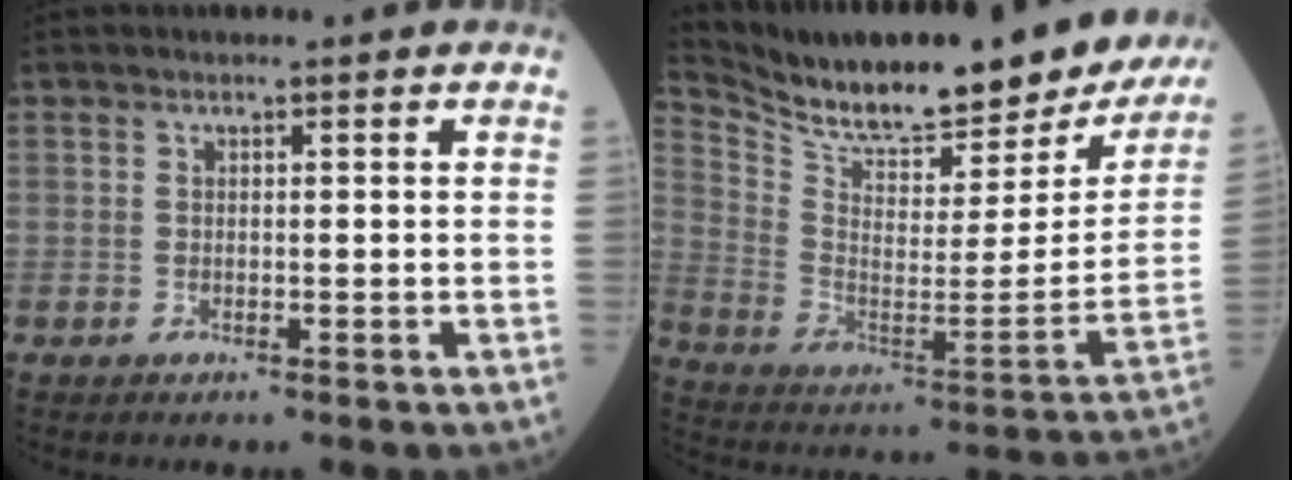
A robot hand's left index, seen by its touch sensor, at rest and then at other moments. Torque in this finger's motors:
{"motor_torque": [1.06, -1.08, 0.21, 0.09]}